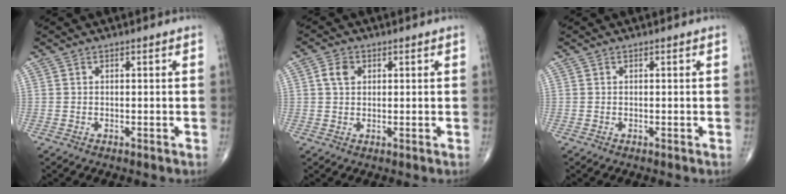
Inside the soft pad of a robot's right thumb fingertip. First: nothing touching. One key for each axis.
{"total": 3.3, "fx": 1.0, "fy": 2.4, "fz": 2.0, "tx": -0.034, "ty": 0.003, "tz": 0.016}
{"total": 0.0}